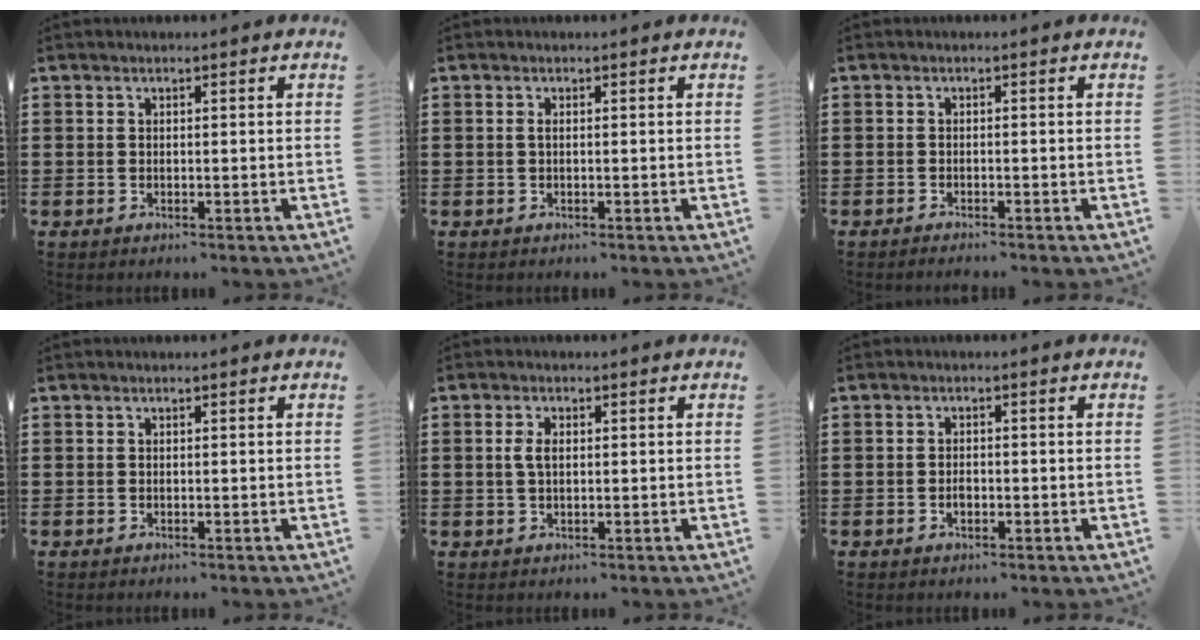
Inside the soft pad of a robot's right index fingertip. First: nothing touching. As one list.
[{"total": 0.7, "force": [0.0, 0.1, 0.7], "torque": [-0.014, -0.002, 0.000]}, {"total": 0.7, "force": [-0.7, 0.0, 0.1], "torque": [-0.003, 0.000, -0.014]}, {"total": 0.0}, {"total": 2.6, "force": [0.3, 1.3, 2.2], "torque": [-0.054, 0.004, 0.002]}, {"total": 1.4, "force": [-0.5, 0.7, 1.1], "torque": [-0.021, 0.000, -0.010]}]